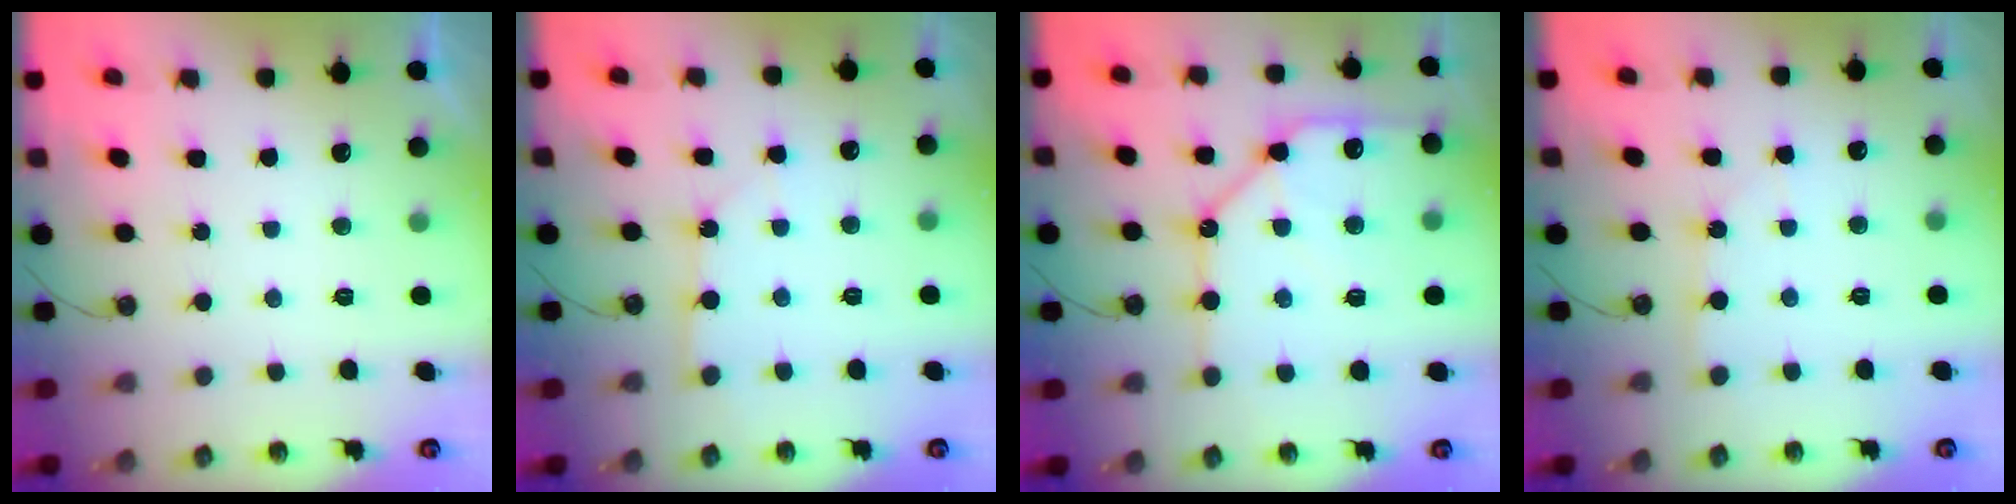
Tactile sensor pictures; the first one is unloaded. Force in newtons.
{"total": 3.2, "press": 3.2, "slide": 0.3}
{"total": 16.6, "press": 16.5, "slide": 1.9}
{"total": 3.6, "press": 3.6, "slide": 0.4}